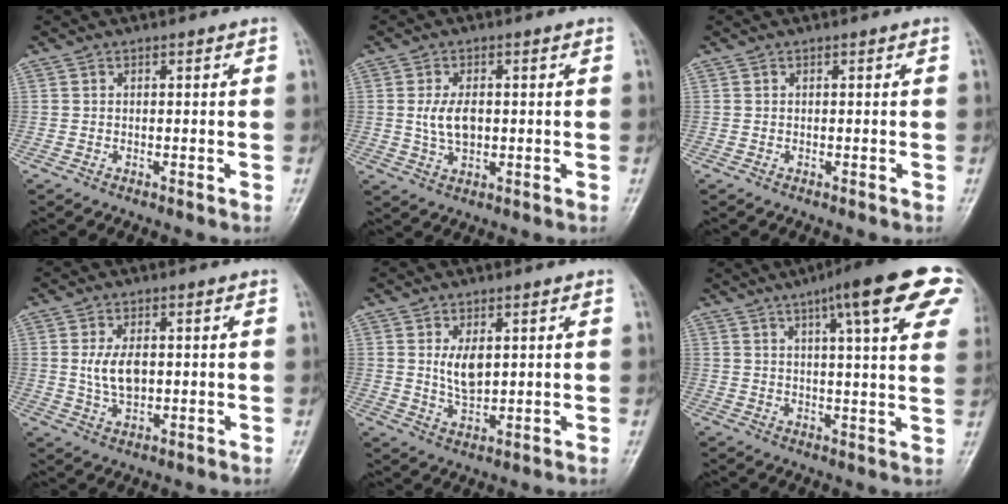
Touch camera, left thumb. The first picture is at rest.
{"total": 5.2, "force": [0.3, 3.0, 4.3], "torque": [-0.083, -0.003, 0.008]}
{"total": 0.0}
{"total": 5.7, "force": [0.6, 3.2, 4.7], "torque": [-0.087, -0.006, 0.015]}
{"total": 5.3, "force": [1.5, 2.7, 4.3], "torque": [-0.068, -0.017, 0.033]}
{"total": 19.5, "force": [9.9, 3.6, 16.3], "torque": [-0.210, -0.008, 0.120]}